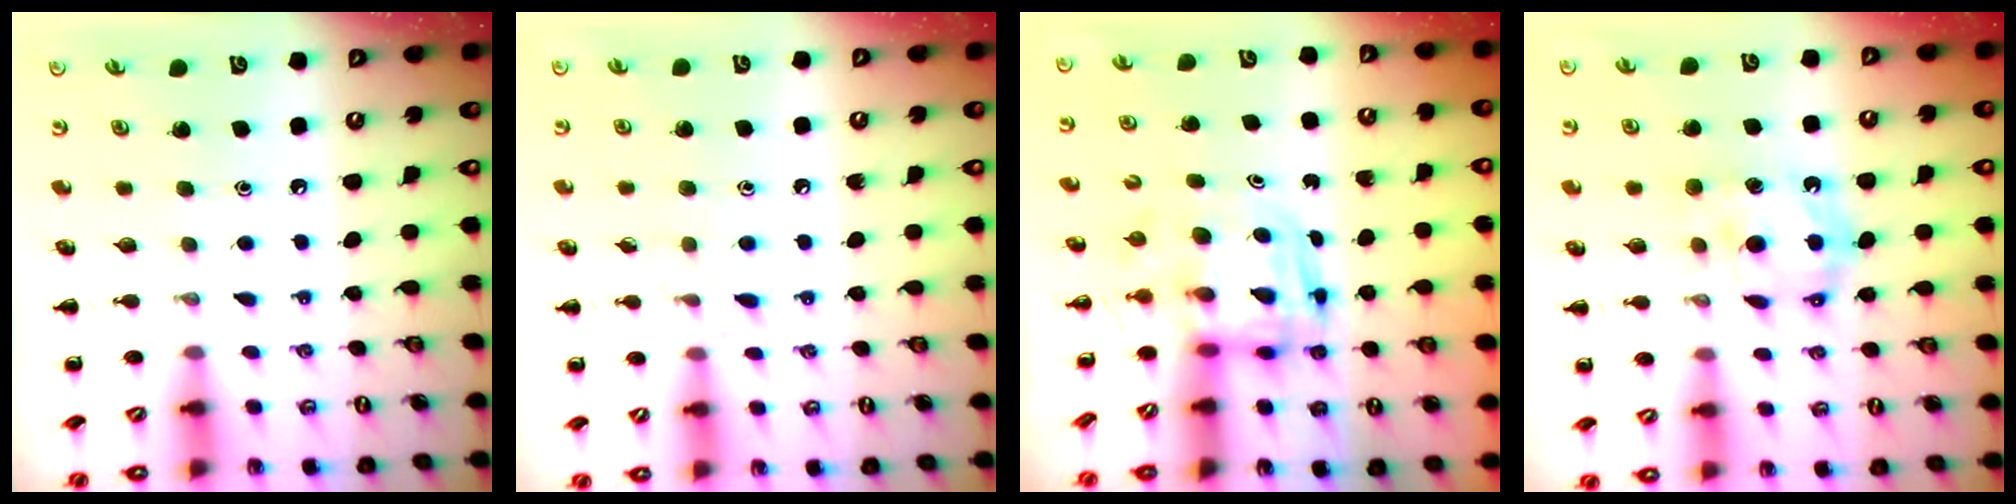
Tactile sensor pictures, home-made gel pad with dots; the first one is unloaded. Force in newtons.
{"total": 6.6, "press": 6.3, "slide": 1.9}
{"total": 2.7, "press": 2.7, "slide": 0.2}
{"total": 8.6, "press": 8.5, "slide": 0.9}